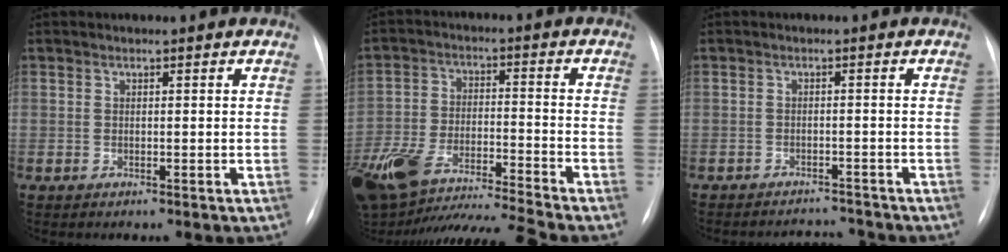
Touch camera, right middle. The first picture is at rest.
{"total": 20.2, "force": [-17.2, 1.0, 10.6], "torque": [-0.243, -0.016, -0.296]}
{"total": 4.2, "force": [-4.1, 0.3, -0.6], "torque": [0.005, 0.003, -0.060]}